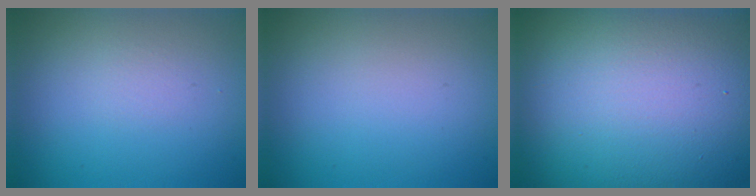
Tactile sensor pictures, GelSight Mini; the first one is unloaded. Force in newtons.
{"total": 0.0}
{"total": 23.7, "press": 23.6, "slide": 1.3}